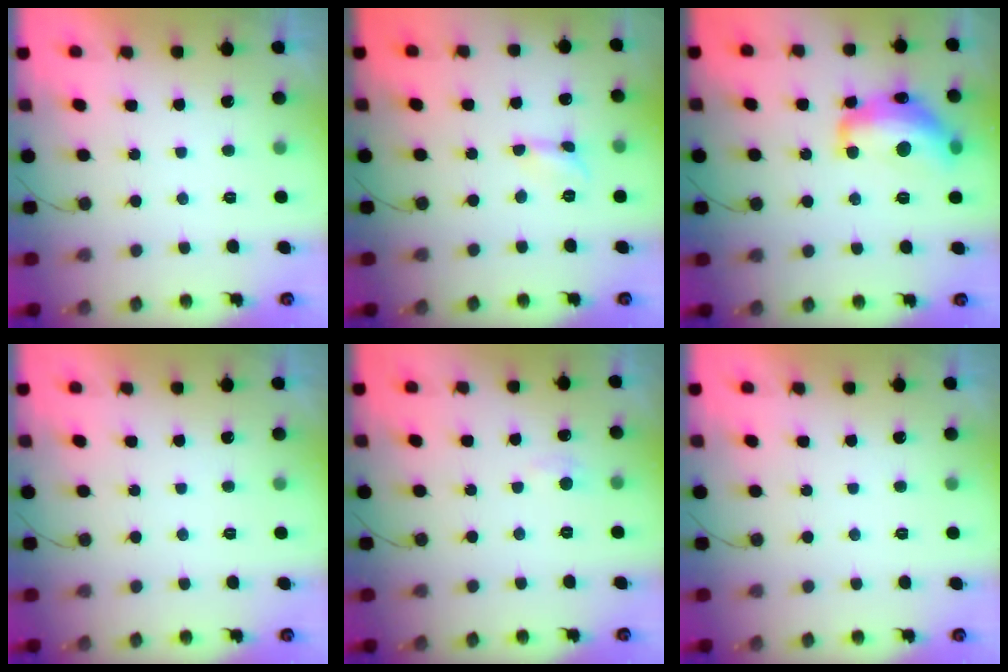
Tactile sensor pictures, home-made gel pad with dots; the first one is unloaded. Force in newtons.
{"total": 2.5, "press": 2.5, "slide": 0.3}
{"total": 17.7, "press": 17.7, "slide": 0.9}
{"total": 0.0}
{"total": 2.8, "press": 2.7, "slide": 0.4}
{"total": 0.0}